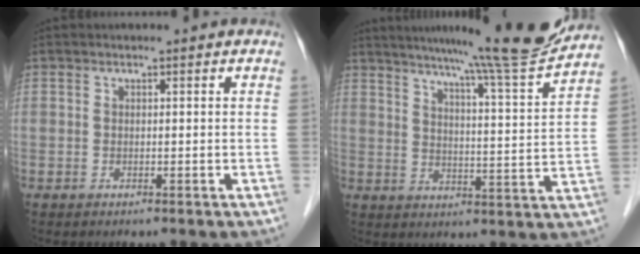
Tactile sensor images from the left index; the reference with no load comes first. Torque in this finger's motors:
{"motor_torque": [0.42, -0.41, 0.19, 0.11]}